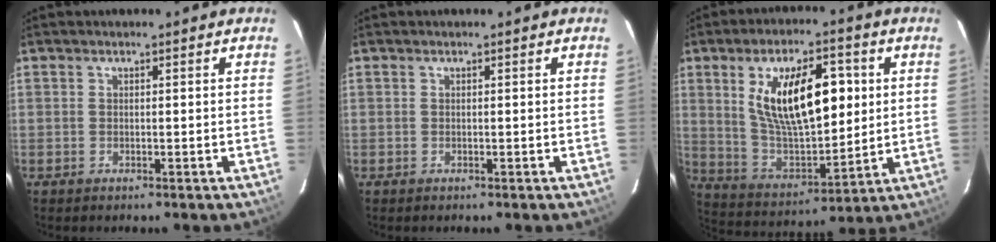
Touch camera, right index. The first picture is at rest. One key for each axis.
{"total": 0.0}
{"total": 19.0, "fx": 5.0, "fy": 8.3, "fz": 16.4, "tx": -0.280, "ty": 0.008, "tz": 0.102}